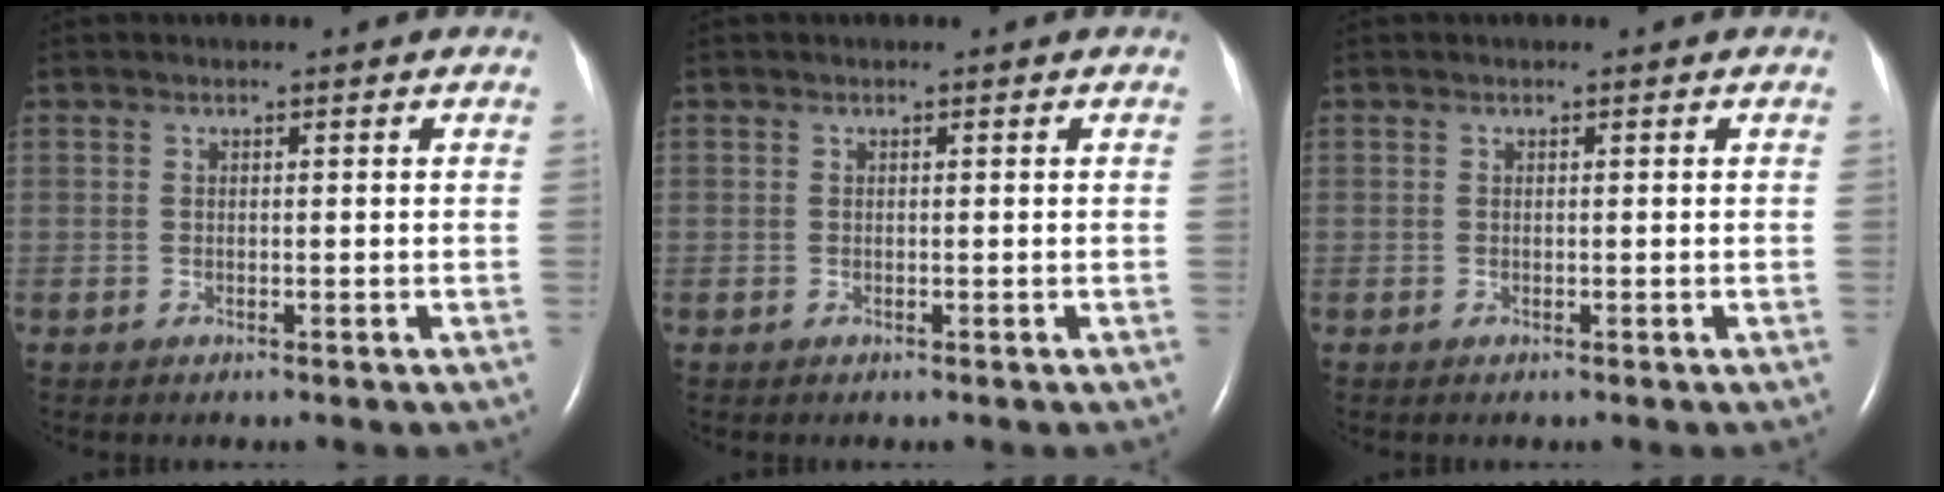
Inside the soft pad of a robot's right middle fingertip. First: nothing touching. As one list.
[{"total": 0.0}, {"total": 0.0}]